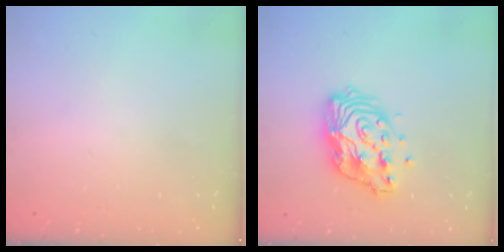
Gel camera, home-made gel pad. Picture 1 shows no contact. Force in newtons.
{"total": 12.4, "press": 12.3, "slide": 1.1}